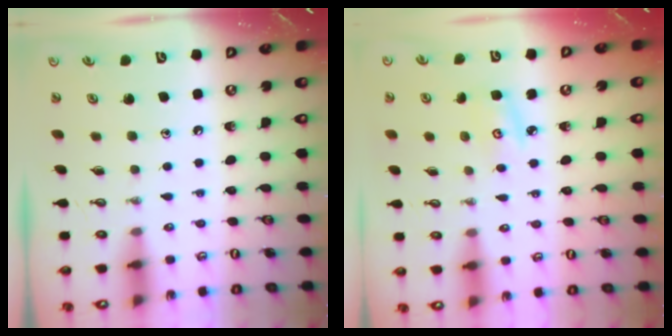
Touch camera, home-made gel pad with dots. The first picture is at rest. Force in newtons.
{"total": 4.9, "press": 4.8, "slide": 0.6}